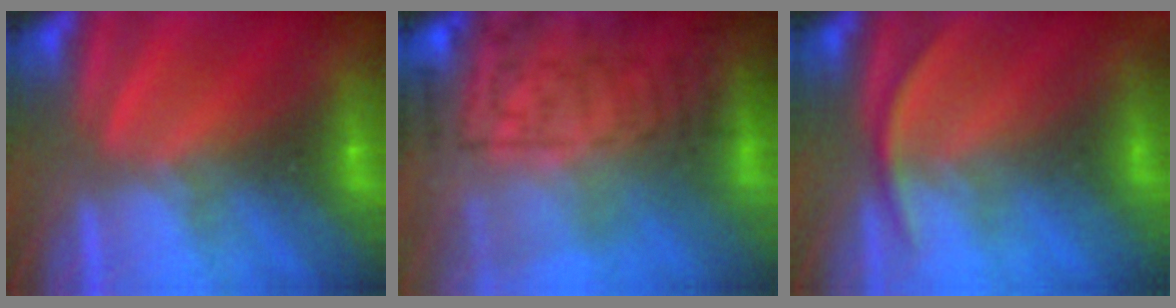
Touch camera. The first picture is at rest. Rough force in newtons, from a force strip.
{"total": 6.1}
{"total": 2.8}